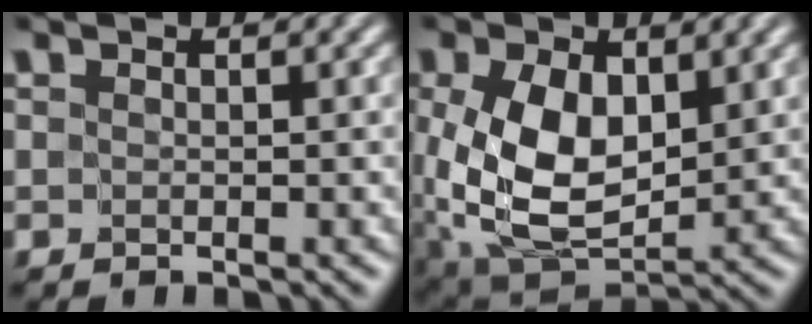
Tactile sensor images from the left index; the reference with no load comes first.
{"total": 8.1, "force": [0.4, 4.9, 6.5], "torque": [-0.143, -0.011, 0.016]}